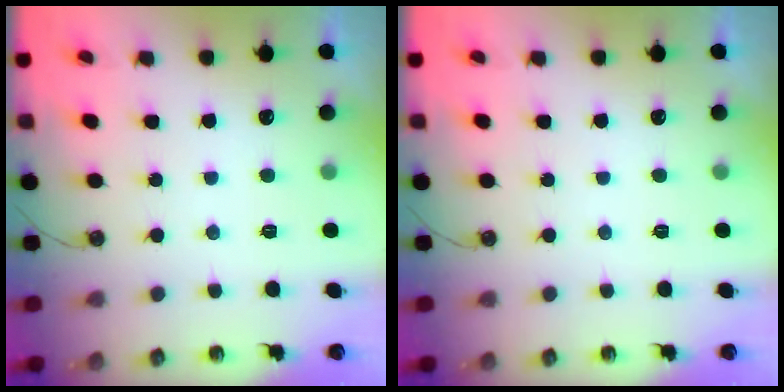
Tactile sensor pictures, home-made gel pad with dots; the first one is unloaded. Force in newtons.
{"total": 0.0}